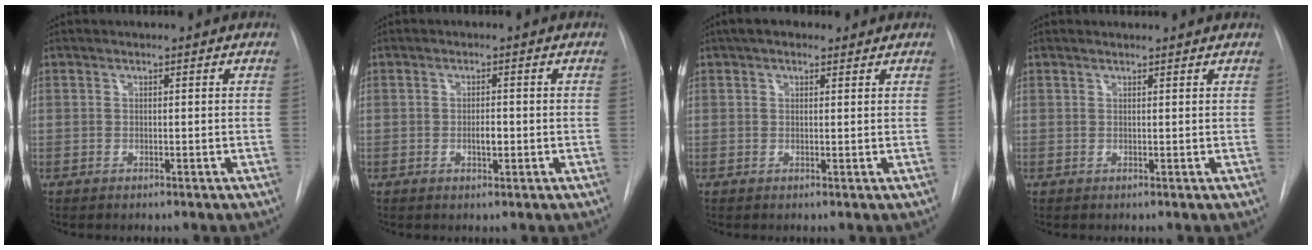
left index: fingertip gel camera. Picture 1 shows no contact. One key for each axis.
{"total": 2.0, "fx": -0.4, "fy": 0.8, "fz": 1.8, "tx": -0.030, "ty": 0.001, "tz": -0.006}
{"total": 4.1, "fx": 2.9, "fy": 1.9, "fz": 2.2, "tx": -0.039, "ty": 0.028, "tz": 0.045}
{"total": 2.9, "fx": 2.8, "fy": 0.3, "fz": 0.7, "tx": -0.013, "ty": 0.018, "tz": 0.033}